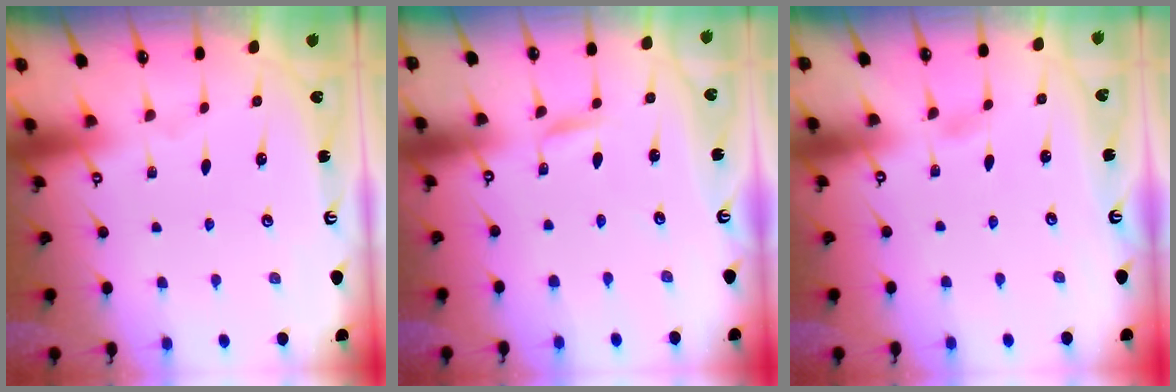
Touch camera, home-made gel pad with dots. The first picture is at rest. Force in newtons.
{"total": 1.6, "press": 1.6, "slide": 0.2}
{"total": 2.1, "press": 2.1, "slide": 0.3}